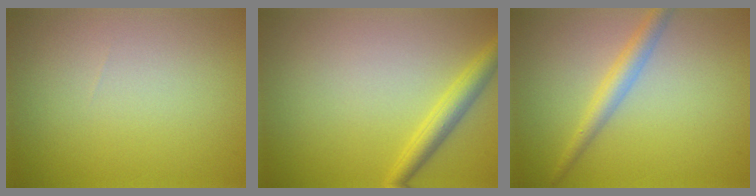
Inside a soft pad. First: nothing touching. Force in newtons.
{"total": 2.6, "press": 2.6, "slide": 0.1}
{"total": 2.6, "press": 2.5, "slide": 0.1}